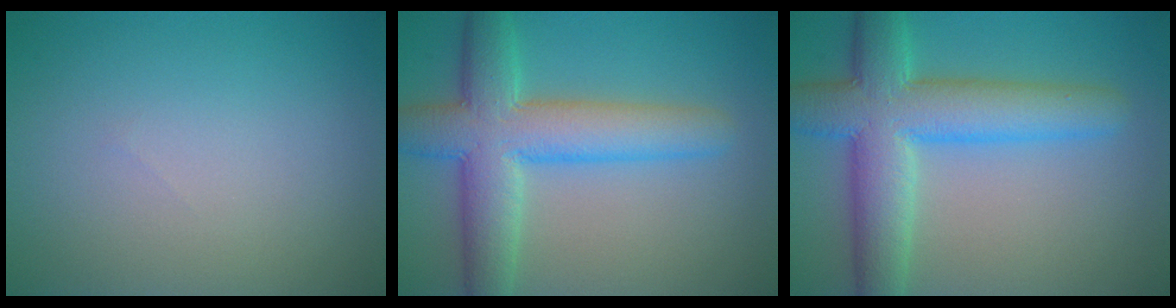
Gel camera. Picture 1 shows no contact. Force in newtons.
{"total": 8.0, "press": 8.0, "slide": 0.4}
{"total": 8.6, "press": 8.6, "slide": 0.3}